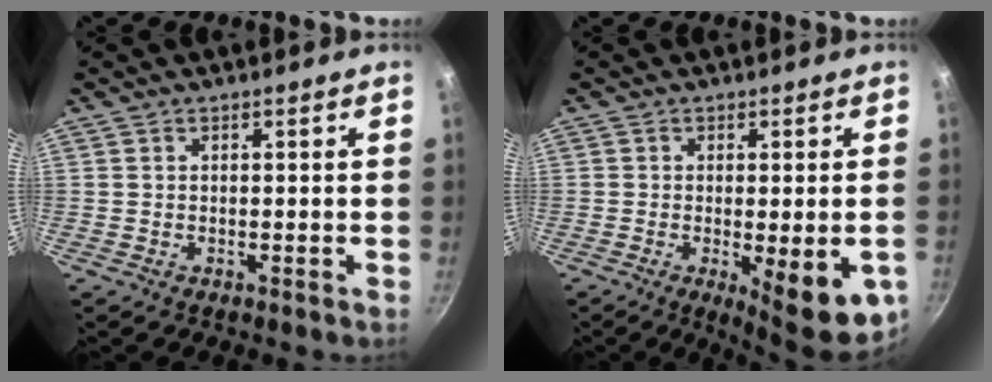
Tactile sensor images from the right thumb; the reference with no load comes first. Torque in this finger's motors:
{"motor_torque": [-0.26, 0.56, 0.51, -0.02, 0.04]}